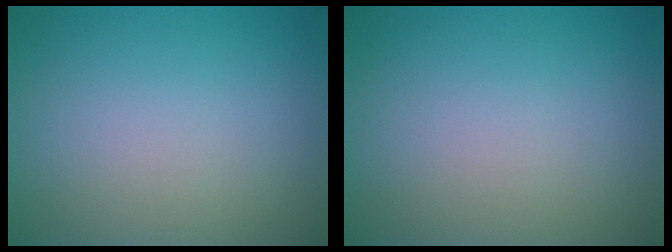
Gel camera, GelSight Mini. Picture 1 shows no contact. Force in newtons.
{"total": 0.0}